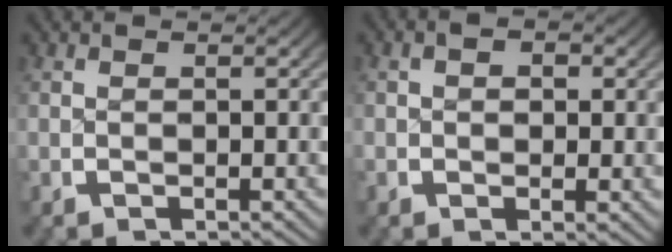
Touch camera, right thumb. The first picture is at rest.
{"total": 1.9, "force": [0.2, 1.3, 1.3], "torque": [-0.020, -0.004, 0.005]}